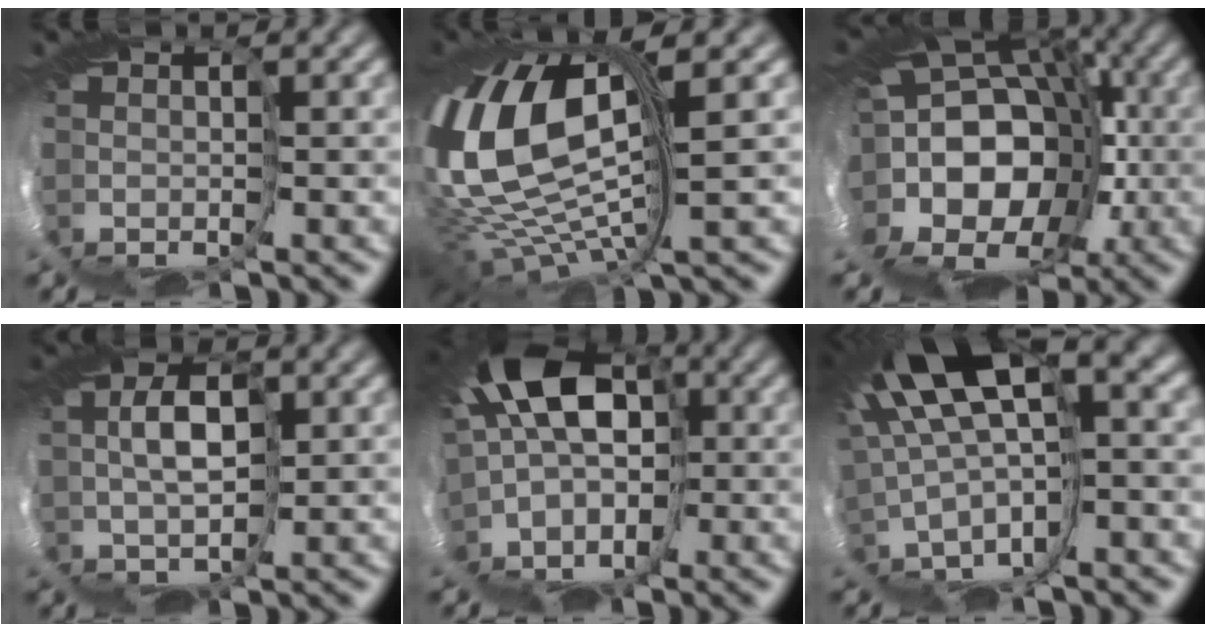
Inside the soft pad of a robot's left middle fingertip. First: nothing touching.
{"total": 10.6, "force": [2.2, 3.4, 9.8], "torque": [-0.269, 0.004, 0.044]}
{"total": 12.7, "force": [-3.7, 9.6, 7.4], "torque": [-0.148, 0.018, -0.083]}
{"total": 1.4, "force": [0.4, -1.0, 0.9], "torque": [-0.037, 0.030, 0.007]}
{"total": 9.3, "force": [0.0, 6.1, 7.1], "torque": [-0.156, 0.010, -0.015]}
{"total": 9.4, "force": [3.2, 2.1, 8.5], "torque": [-0.198, 0.010, 0.083]}